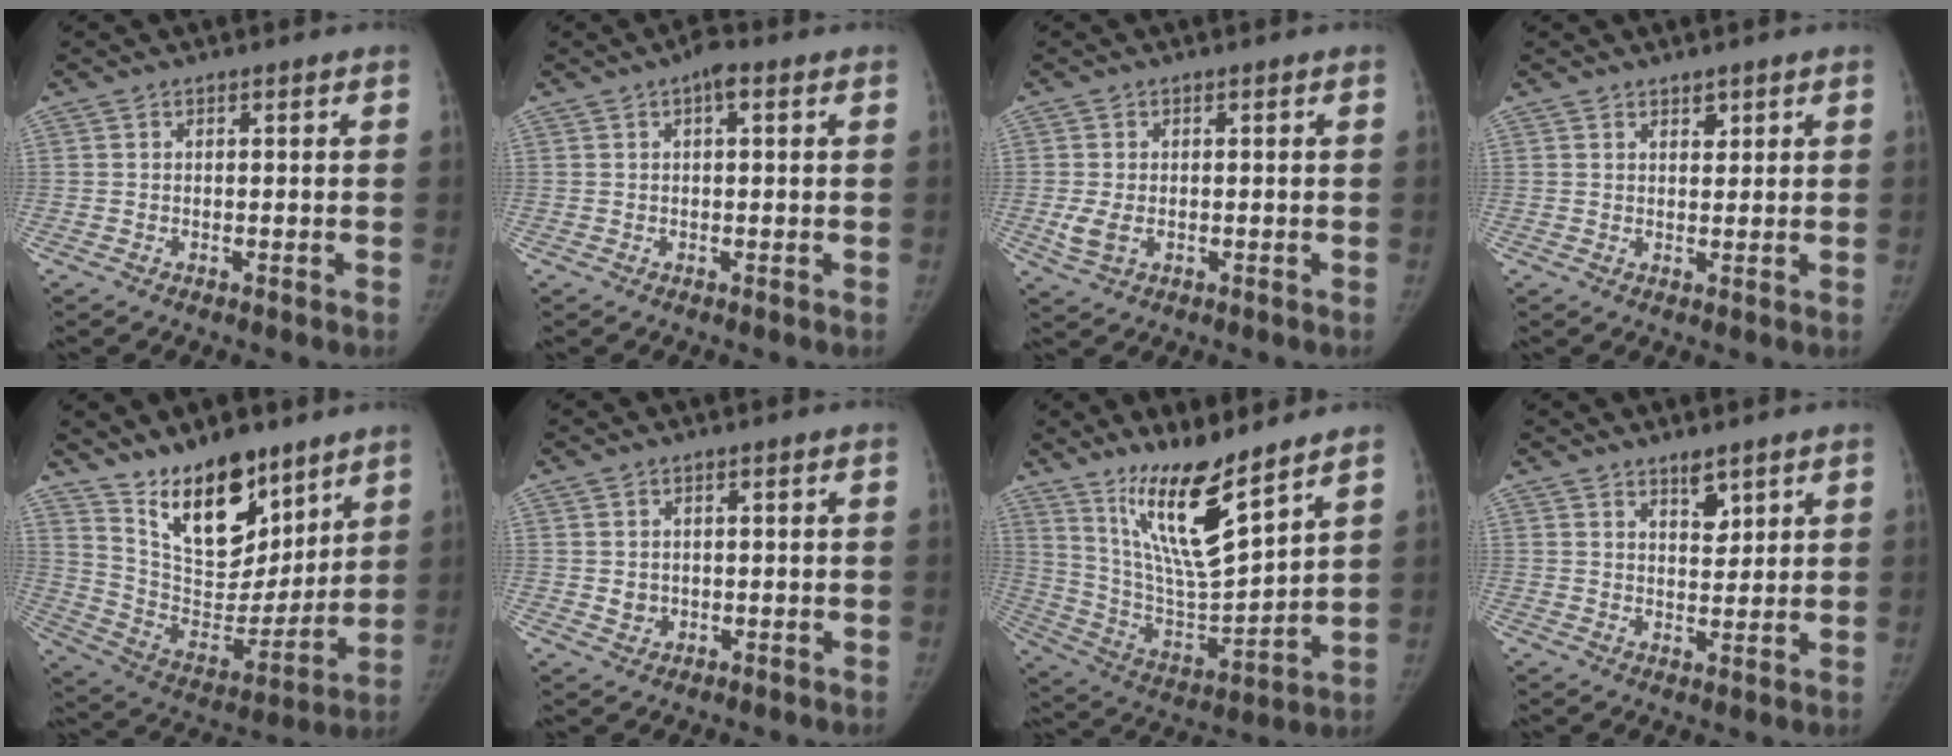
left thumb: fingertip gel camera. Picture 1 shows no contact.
{"total": 2.9, "force": [1.2, 1.2, 2.4], "torque": [-0.033, 0.006, 0.012]}
{"total": 3.9, "force": [-0.6, 2.6, 2.9], "torque": [-0.065, -0.008, -0.006]}
{"total": 1.9, "force": [1.3, 1.1, 0.8], "torque": [0.000, -0.008, 0.020]}
{"total": 20.3, "force": [13.8, 9.8, 11.2], "torque": [-0.134, -0.088, 0.246]}
{"total": 2.3, "force": [0.2, 2.1, 1.0], "torque": [-0.009, -0.002, 0.010]}
{"total": 17.1, "force": [11.8, 3.1, 11.9], "torque": [-0.193, -0.082, 0.232]}
{"total": 4.1, "force": [2.9, 1.8, 2.4], "torque": [-0.021, -0.023, 0.049]}